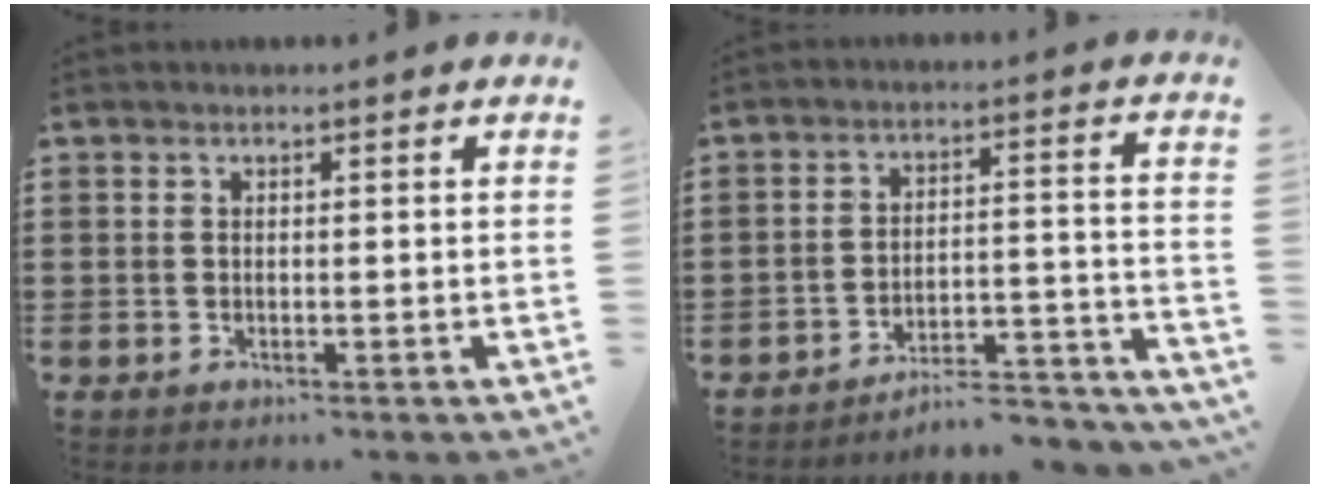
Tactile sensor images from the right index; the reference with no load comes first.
{"total": 5.7, "force": [-5.5, 0.4, 1.7], "torque": [-0.027, -0.001, -0.109]}